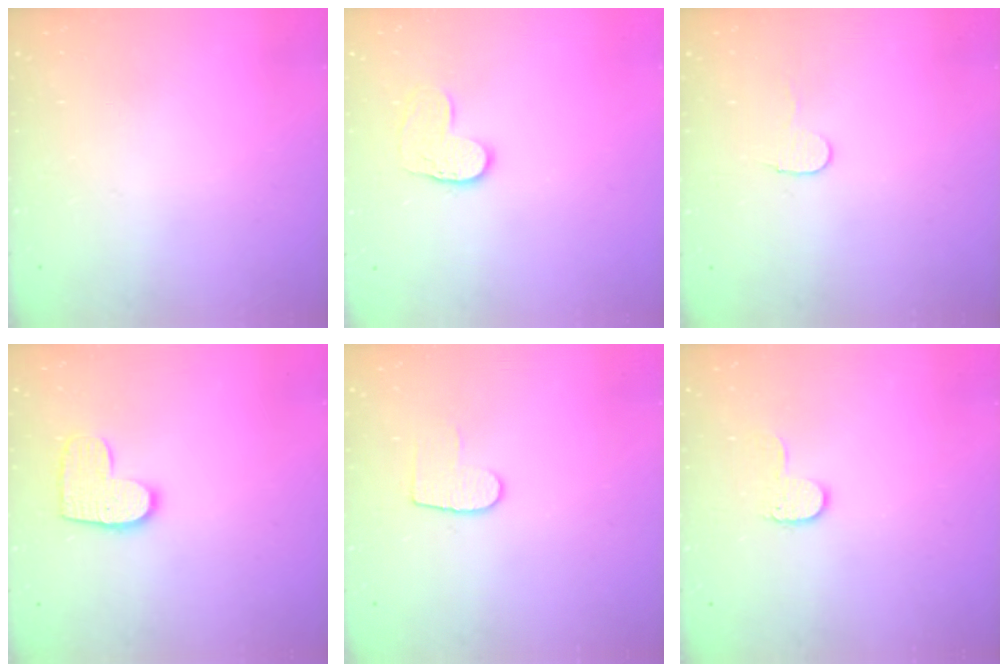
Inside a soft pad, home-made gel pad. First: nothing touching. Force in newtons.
{"total": 7.6, "press": 7.6, "slide": 0.4}
{"total": 5.0, "press": 5.0, "slide": 0.4}
{"total": 9.9, "press": 9.9, "slide": 0.4}
{"total": 6.3, "press": 6.3, "slide": 0.4}
{"total": 7.2, "press": 7.2, "slide": 0.4}